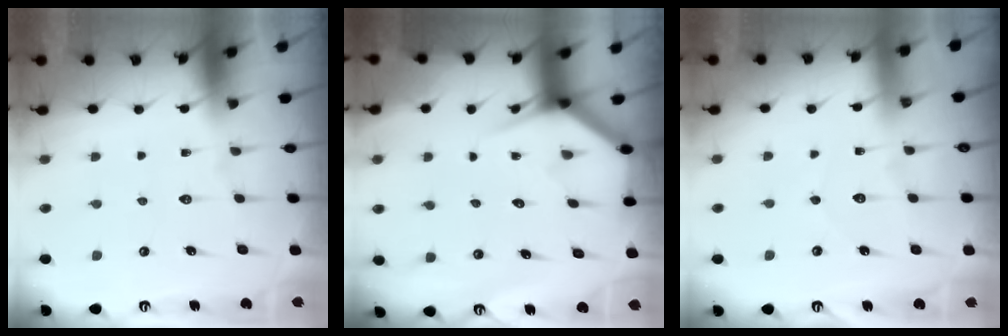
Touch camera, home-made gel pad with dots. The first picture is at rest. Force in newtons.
{"total": 3.5, "press": 3.5, "slide": 0.2}
{"total": 2.5, "press": 2.5, "slide": 0.2}